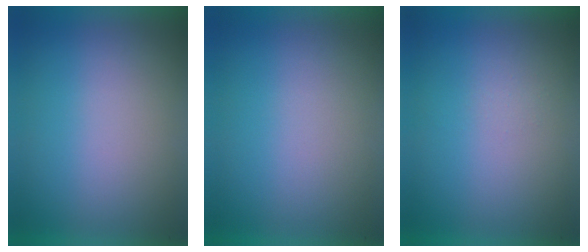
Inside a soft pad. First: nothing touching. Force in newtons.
{"total": 0.0}
{"total": 1.3}